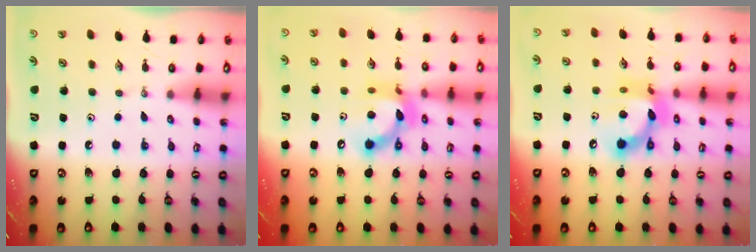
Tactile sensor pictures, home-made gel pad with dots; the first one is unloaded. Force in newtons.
{"total": 13.9, "press": 13.9, "slide": 1.1}
{"total": 13.4, "press": 13.3, "slide": 0.8}